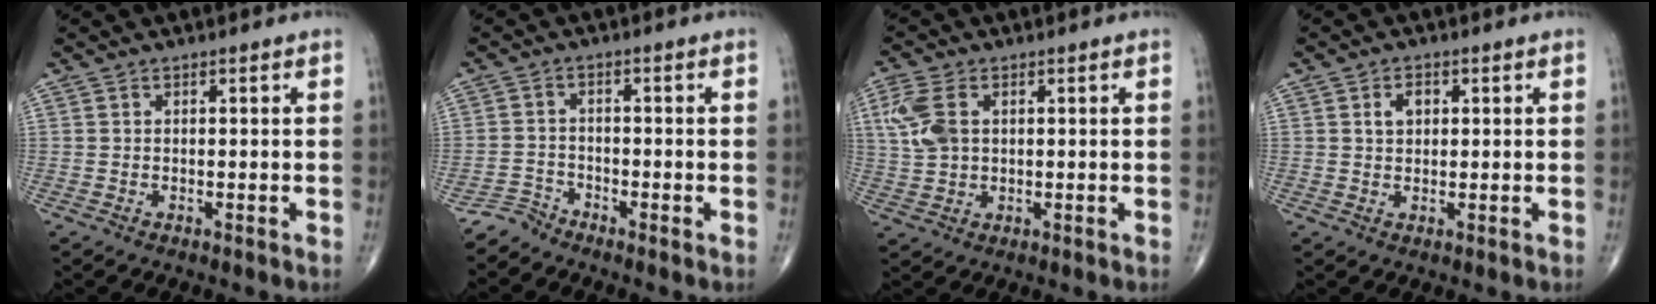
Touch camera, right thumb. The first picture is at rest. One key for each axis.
{"total": 2.7, "fx": -2.6, "fy": 0.5, "fz": -0.6, "tx": 0.021, "ty": -0.003, "tz": -0.058}
{"total": 7.3, "fx": 1.9, "fy": 4.6, "fz": 5.4, "tx": -0.128, "ty": 0.004, "tz": 0.041}
{"total": 2.9, "fx": 0.9, "fy": 2.0, "fz": 1.9, "tx": -0.025, "ty": 0.003, "tz": 0.014}